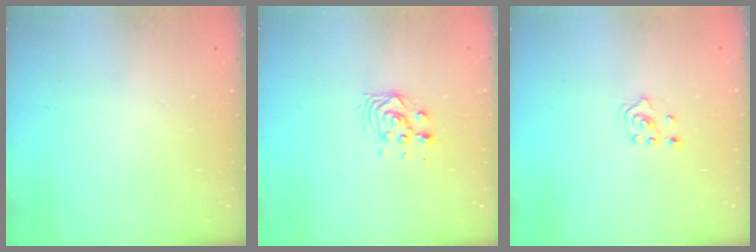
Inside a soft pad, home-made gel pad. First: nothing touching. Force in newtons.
{"total": 6.1, "press": 6.0, "slide": 0.4}
{"total": 2.4, "press": 2.2, "slide": 0.8}